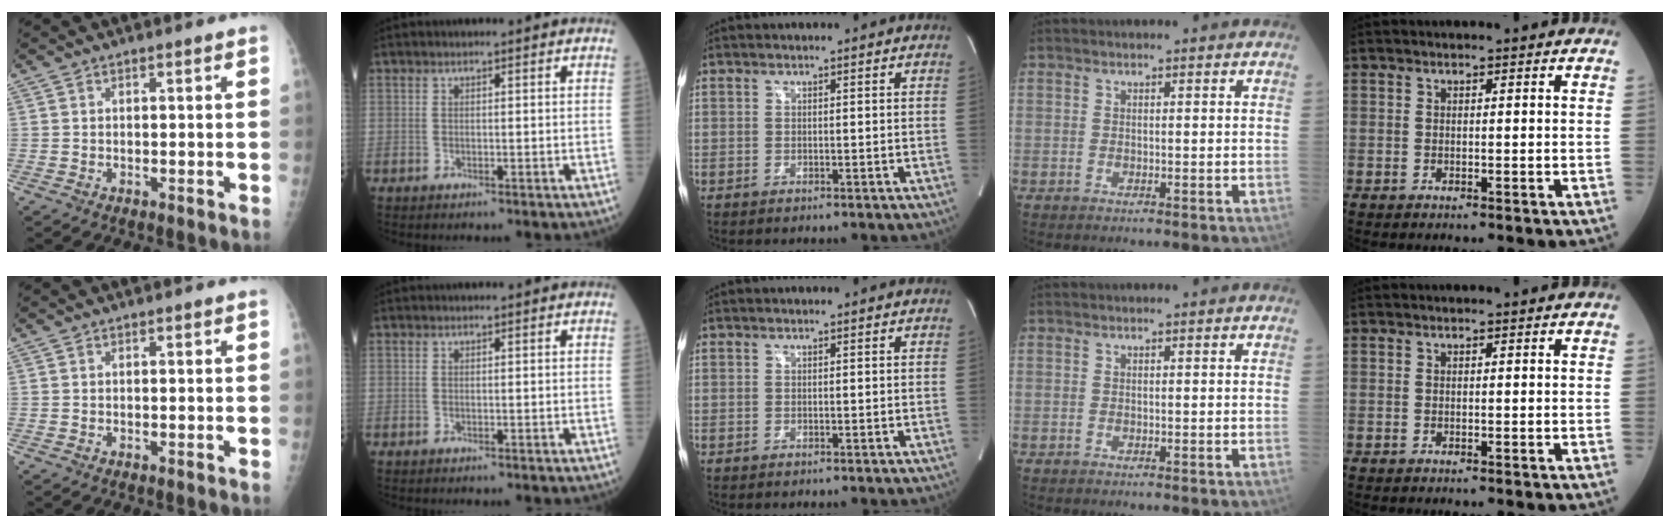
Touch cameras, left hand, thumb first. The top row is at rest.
{}